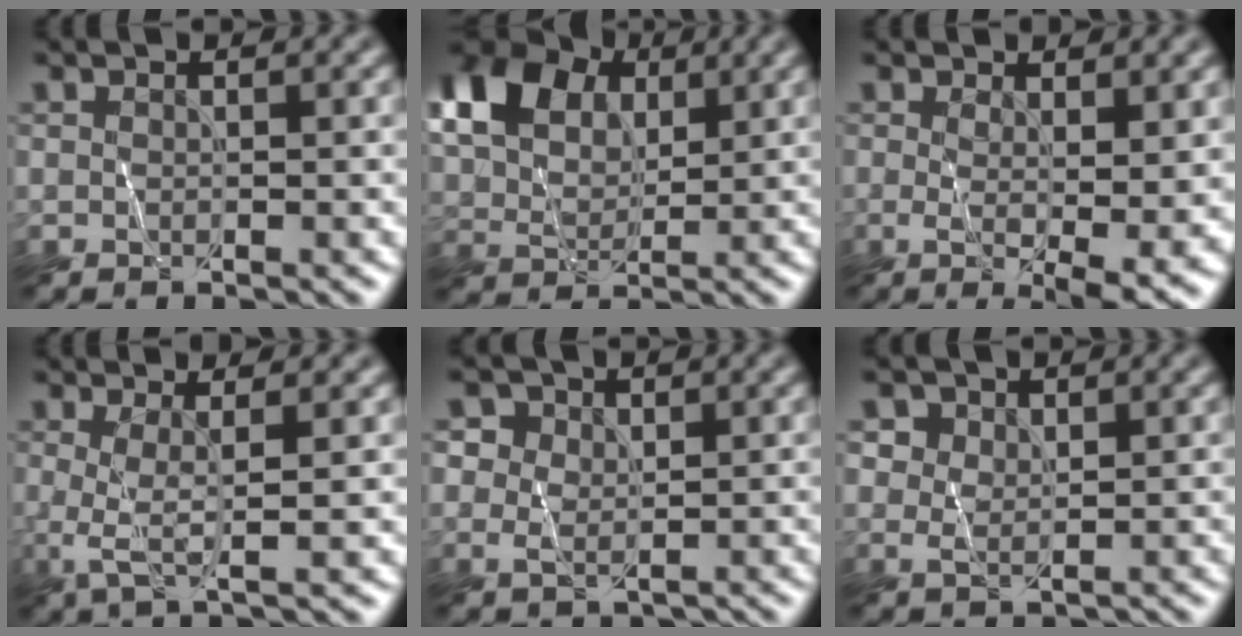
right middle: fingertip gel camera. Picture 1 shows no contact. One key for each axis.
{"total": 12.9, "fx": 5.2, "fy": 8.7, "fz": 8.0, "tx": -0.180, "ty": 0.040, "tz": 0.084}
{"total": 5.3, "fx": -0.1, "fy": 1.3, "fz": 5.2, "tx": -0.079, "ty": -0.015, "tz": 0.006}
{"total": 2.8, "fx": 0.3, "fy": 0.5, "fz": 2.7, "tx": -0.054, "ty": -0.003, "tz": 0.003}
{"total": 3.7, "fx": 1.1, "fy": 3.3, "fz": 1.5, "tx": -0.019, "ty": 0.001, "tz": 0.006}
{"total": 2.7, "fx": 1.2, "fy": 2.1, "fz": 1.0, "tx": -0.027, "ty": -0.001, "tz": 0.026}